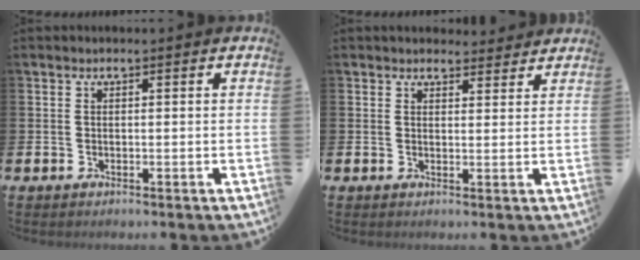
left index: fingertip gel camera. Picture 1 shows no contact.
{"total": 3.0, "force": [2.8, 0.9, -0.1], "torque": [0.015, -0.017, 0.047]}